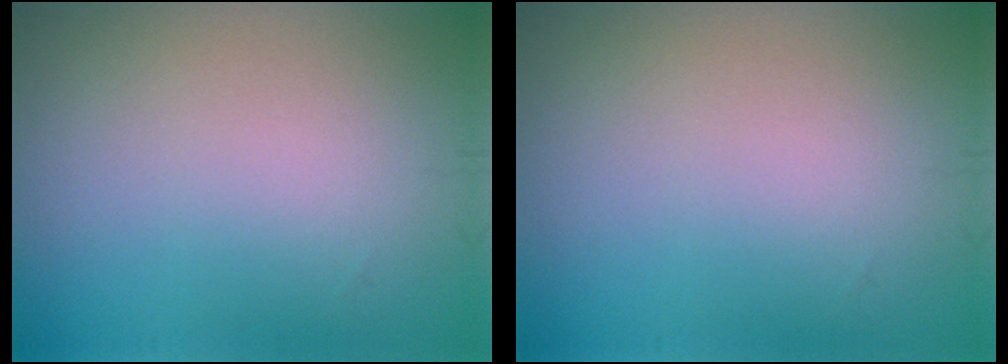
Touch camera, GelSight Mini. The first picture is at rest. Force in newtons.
{"total": 0.0}